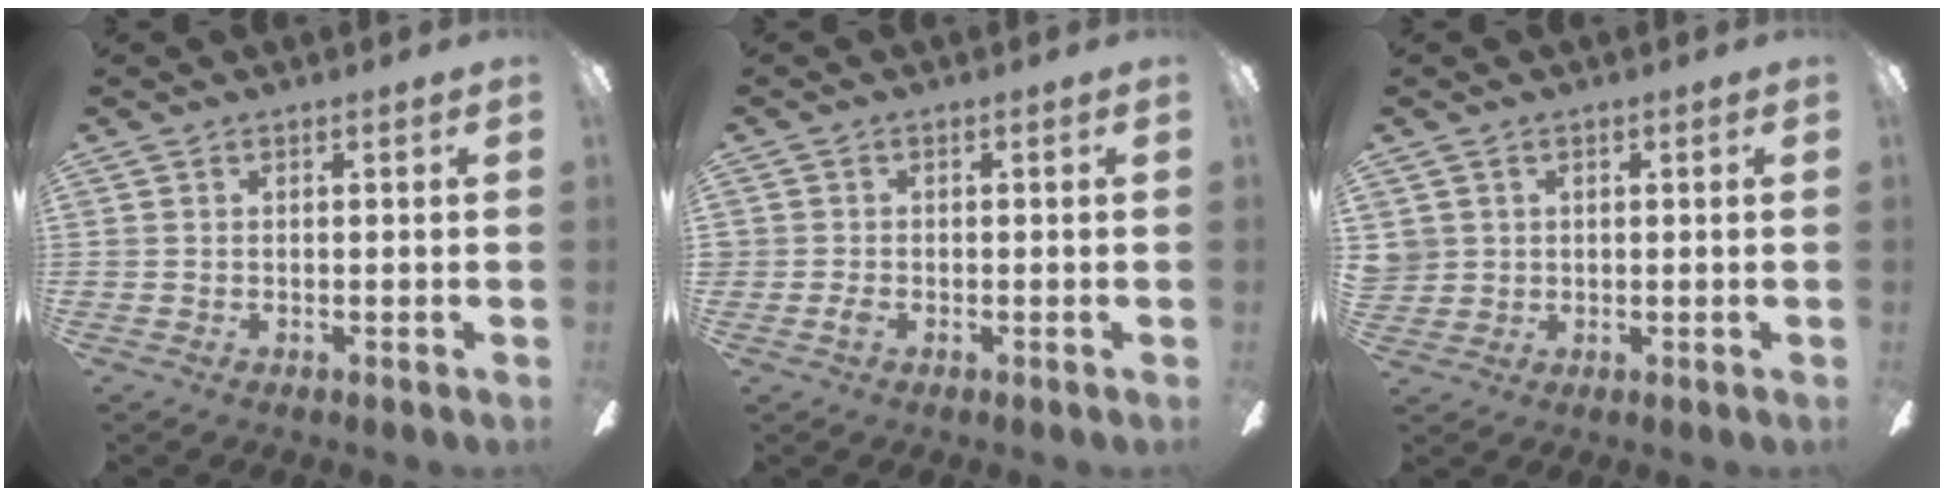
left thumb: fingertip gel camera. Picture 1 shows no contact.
{"total": 1.5, "force": [-0.7, 1.1, 0.8], "torque": [-0.013, 0.002, -0.013]}
{"total": 3.0, "force": [1.3, 2.7, -0.2], "torque": [0.000, 0.001, 0.026]}